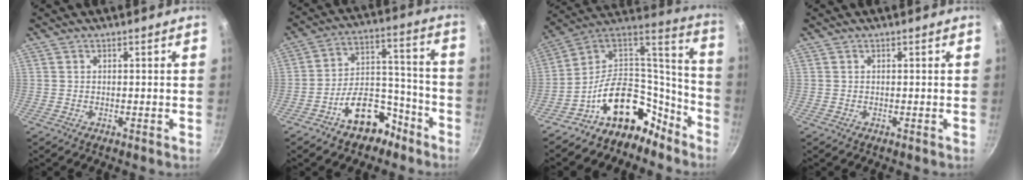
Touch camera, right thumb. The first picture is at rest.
{"total": 13.4, "force": [-8.1, 7.9, 7.2], "torque": [-0.067, 0.096, -0.115]}
{"total": 19.6, "force": [-11.5, 12.4, 10.0], "torque": [-0.096, 0.121, -0.184]}
{"total": 0.0}